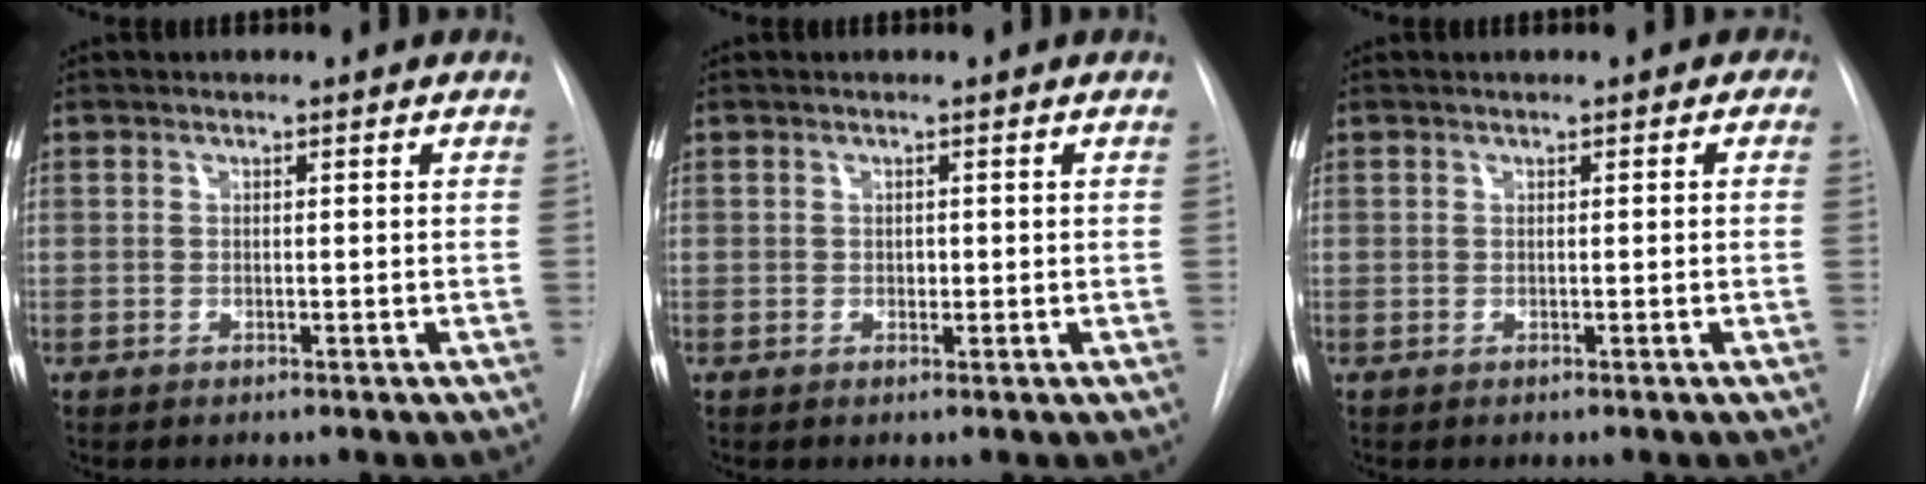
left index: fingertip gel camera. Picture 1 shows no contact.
{"total": 0.6, "force": [-0.4, 0.4, 0.3], "torque": [-0.002, -0.004, -0.006]}
{"total": 0.7, "force": [-0.1, 0.5, 0.4], "torque": [0.003, 0.001, -0.007]}